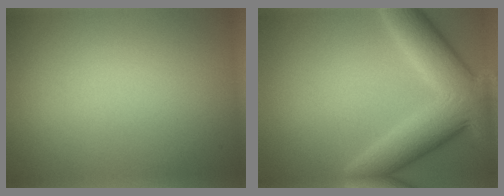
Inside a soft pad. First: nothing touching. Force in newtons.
{"total": 9.4, "press": 9.4, "slide": 0.5}